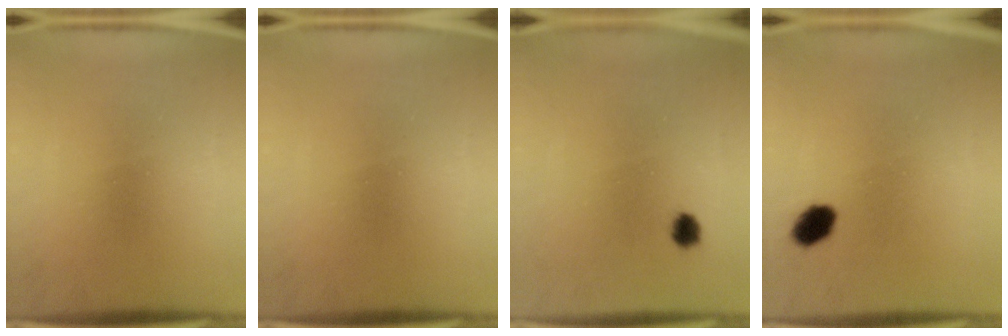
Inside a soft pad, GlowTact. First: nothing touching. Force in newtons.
{"total": 0.0}
{"total": 2.1}
{"total": 4.5}